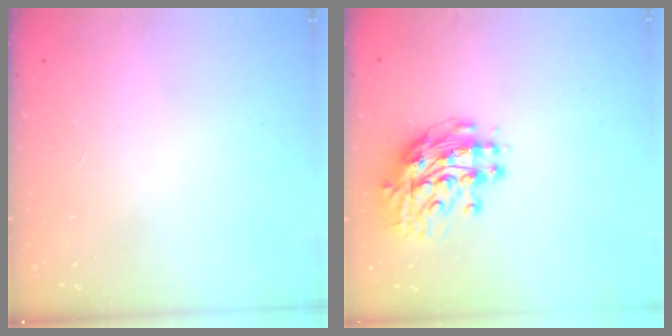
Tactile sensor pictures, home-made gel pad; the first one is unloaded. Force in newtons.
{"total": 12.2, "press": 12.1, "slide": 1.1}